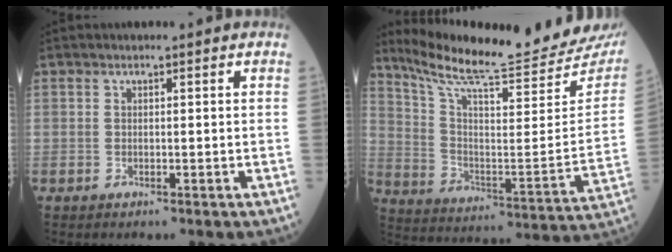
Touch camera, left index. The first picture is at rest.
{"total": 24.9, "force": [22.6, 0.9, 10.6], "torque": [-0.184, -0.091, 0.319]}